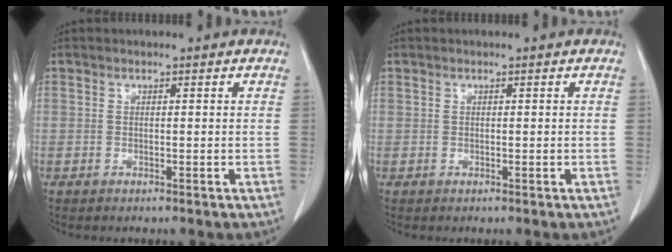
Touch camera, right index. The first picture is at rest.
{"total": 0.0}